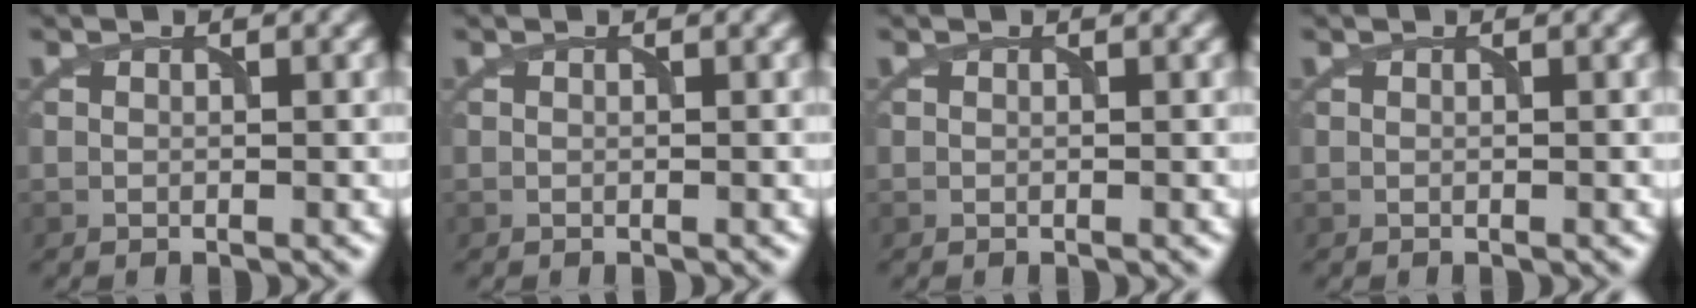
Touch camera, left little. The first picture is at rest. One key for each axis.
{"total": 0.0}
{"total": 0.0}
{"total": 0.0}